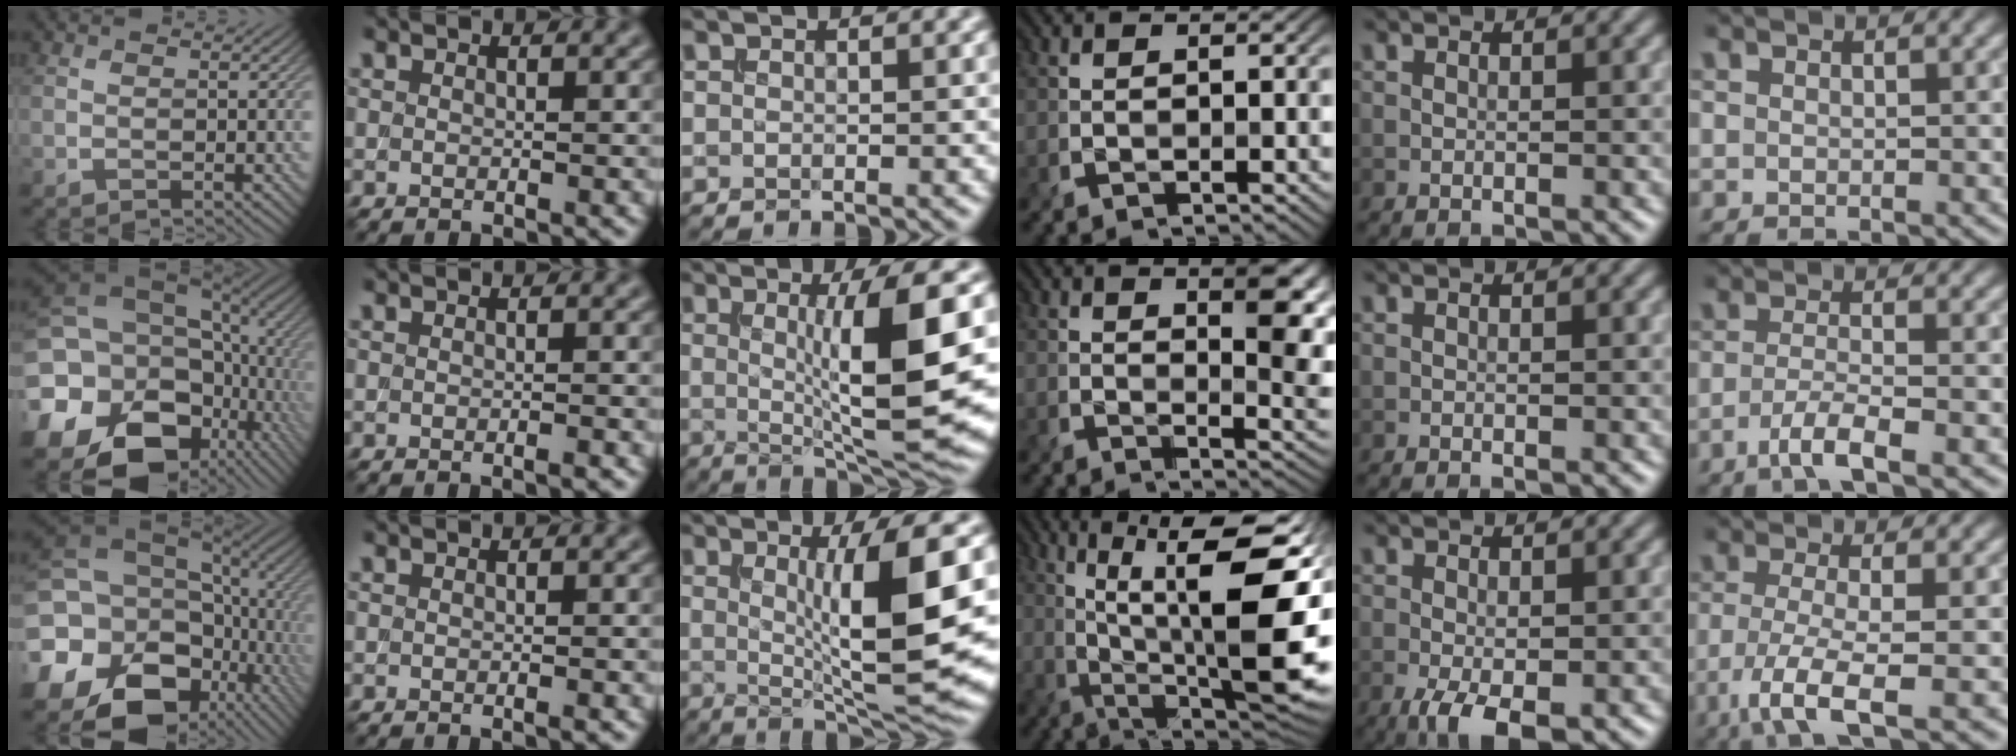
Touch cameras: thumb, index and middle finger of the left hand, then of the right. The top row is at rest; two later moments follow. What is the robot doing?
{"motion": "insert", "object": "backpack"}